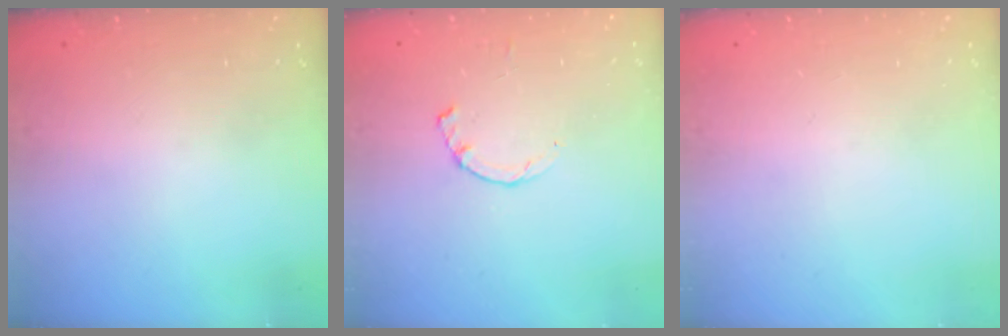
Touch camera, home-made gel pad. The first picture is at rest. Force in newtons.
{"total": 1.2, "press": 1.2, "slide": 0.3}
{"total": 0.0}